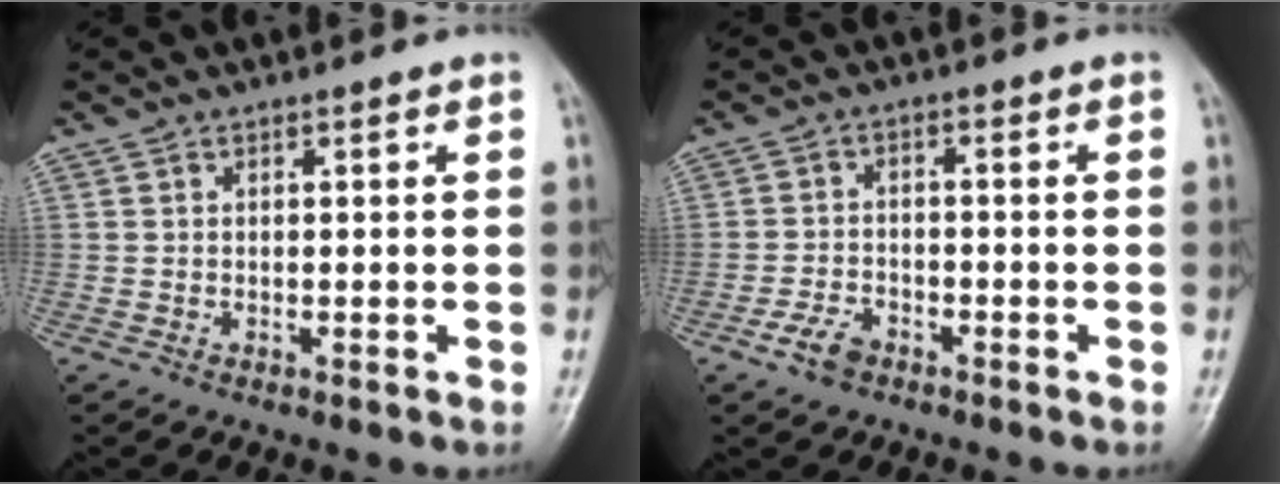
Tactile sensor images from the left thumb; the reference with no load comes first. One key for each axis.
{"total": 4.2, "fx": -2.7, "fy": 2.5, "fz": 2.1, "tx": -0.038, "ty": 0.014, "tz": -0.050}